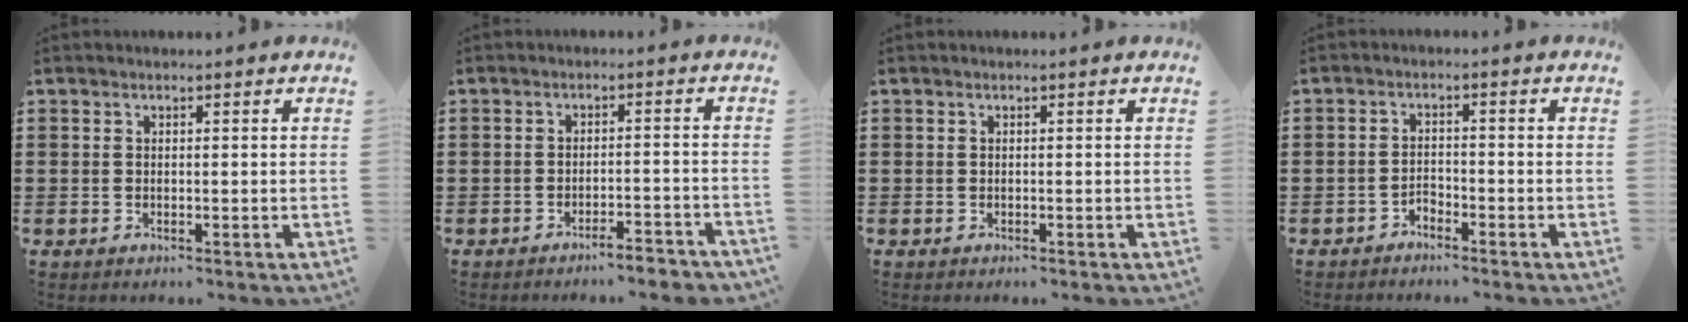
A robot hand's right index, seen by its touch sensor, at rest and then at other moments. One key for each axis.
{"total": 3.2, "fx": -3.0, "fy": -0.1, "fz": 1.1, "tx": -0.019, "ty": -0.001, "tz": -0.061}
{"total": 0.0}
{"total": 1.9, "fx": -1.8, "fy": 0.5, "fz": 0.0, "tx": -0.008, "ty": 0.004, "tz": -0.039}